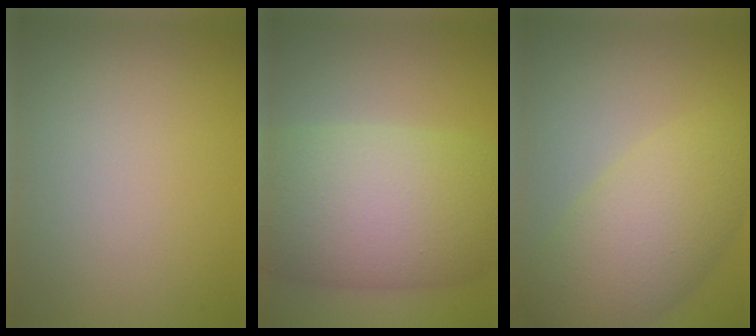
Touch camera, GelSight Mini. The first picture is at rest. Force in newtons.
{"total": 11.9, "press": 11.9, "slide": 0.6}
{"total": 7.0, "press": 7.0, "slide": 0.2}